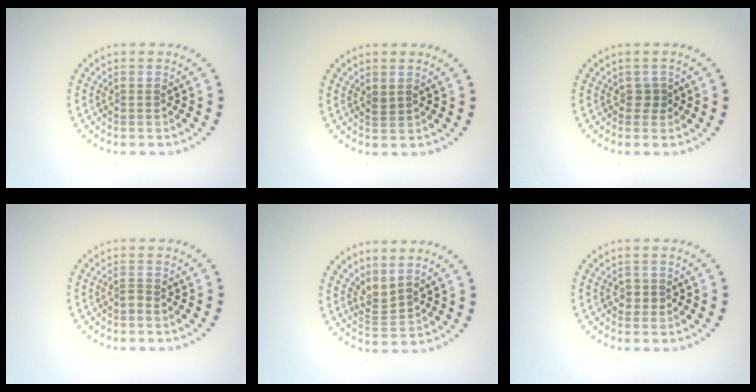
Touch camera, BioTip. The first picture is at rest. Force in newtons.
{"total": 0.8, "press": 0.8, "slide": 0.3}
{"total": 1.0, "press": 0.7, "slide": 0.6}
{"total": 0.9, "press": 0.5, "slide": 0.7}
{"total": 2.1, "press": 1.4, "slide": 1.5}
{"total": 1.2, "press": 1.0, "slide": 0.6}